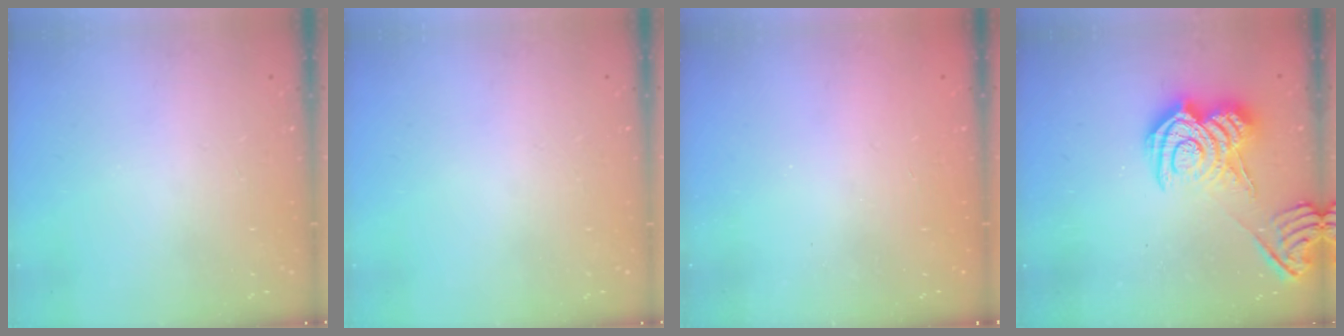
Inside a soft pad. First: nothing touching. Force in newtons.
{"total": 0.0}
{"total": 2.4, "press": 2.3, "slide": 0.8}
{"total": 12.7, "press": 12.6, "slide": 0.7}